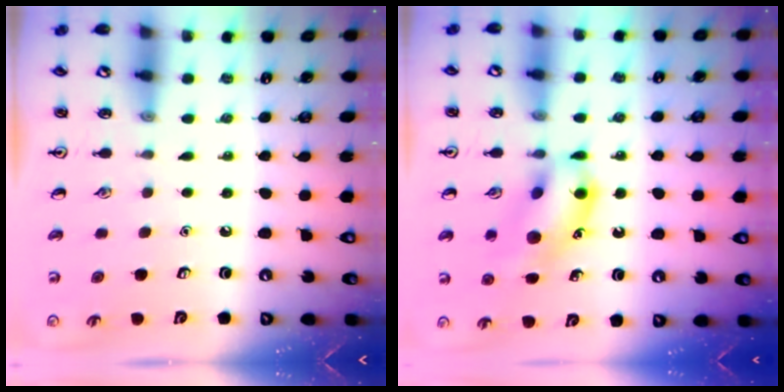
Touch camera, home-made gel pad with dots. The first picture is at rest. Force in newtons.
{"total": 14.1, "press": 13.8, "slide": 2.7}